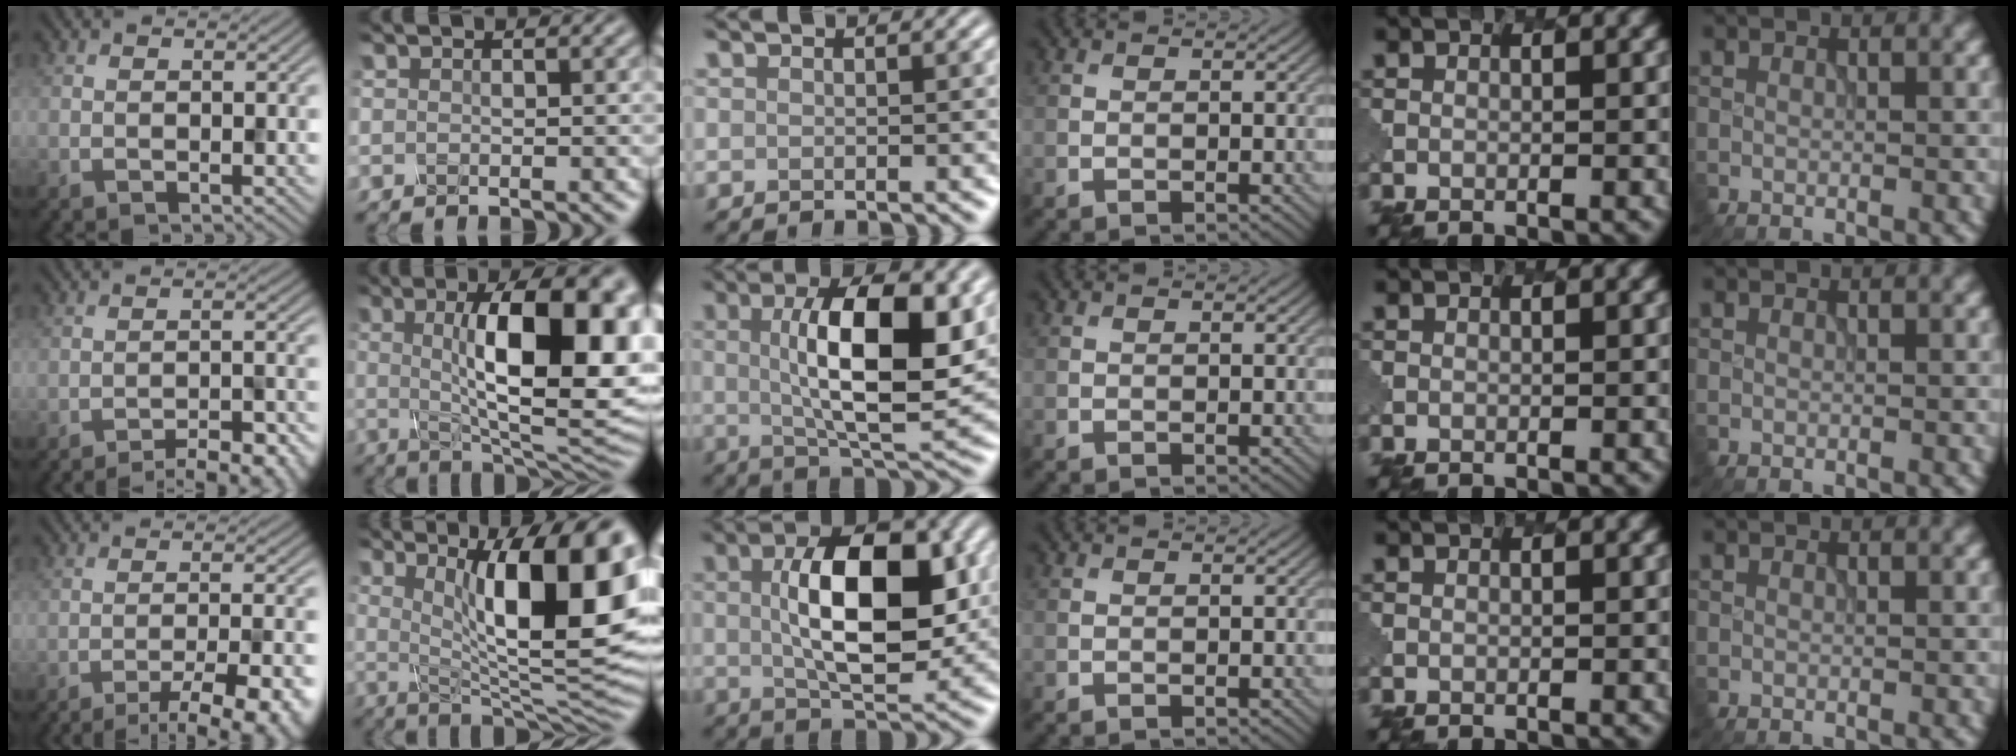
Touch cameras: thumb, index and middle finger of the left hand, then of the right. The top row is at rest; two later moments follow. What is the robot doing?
{"motion": "unscrew", "object": "spray bottle"}